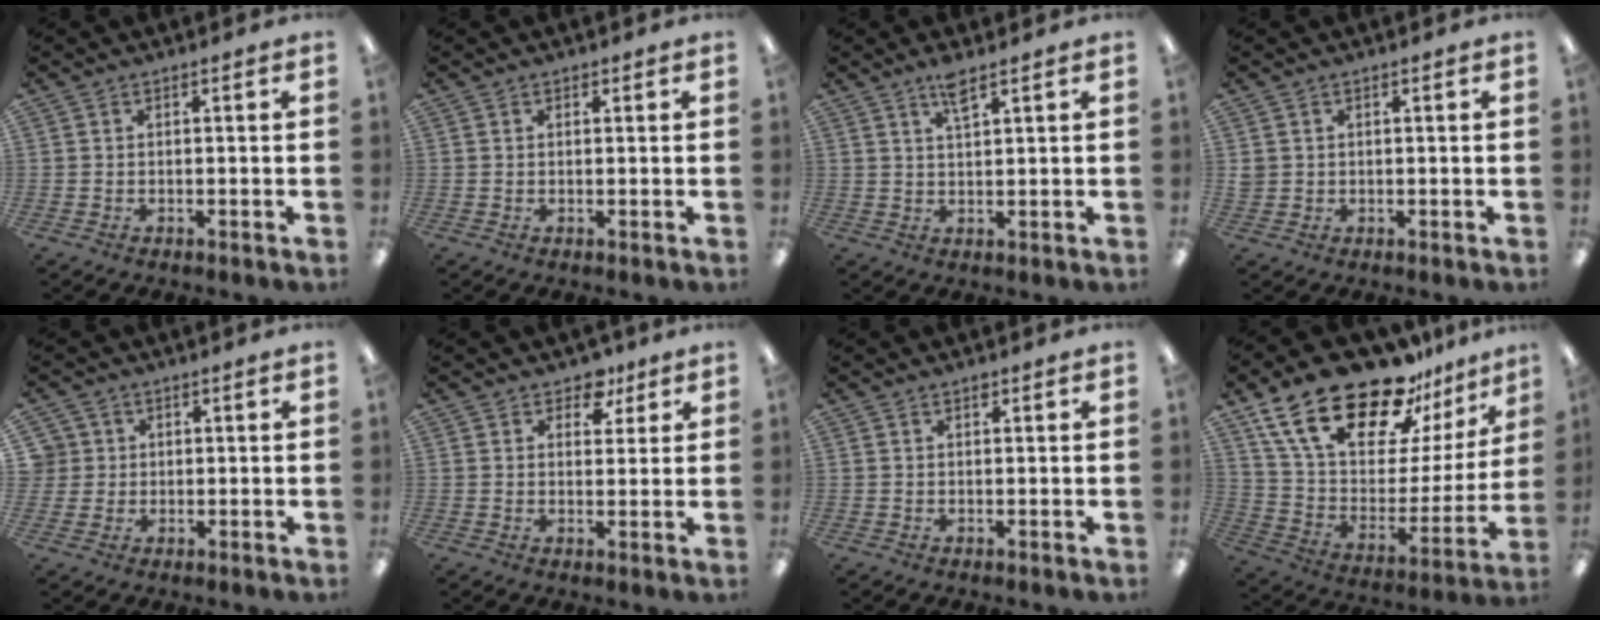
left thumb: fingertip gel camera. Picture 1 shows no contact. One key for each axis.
{"total": 0.8, "fx": 0.6, "fy": 0.5, "fz": 0.1, "tx": -0.002, "ty": 0.002, "tz": 0.010}
{"total": 3.9, "fx": 2.9, "fy": 0.7, "fz": 2.6, "tx": -0.051, "ty": -0.003, "tz": 0.049}
{"total": 1.7, "fx": 0.4, "fy": 1.6, "fz": 0.3, "tx": -0.007, "ty": 0.003, "tz": 0.006}
{"total": 4.2, "fx": 1.1, "fy": 4.1, "fz": 0.4, "tx": -0.013, "ty": 0.006, "tz": 0.019}
{"total": 6.0, "fx": 4.1, "fy": 3.8, "fz": 2.2, "tx": -0.016, "ty": -0.018, "tz": 0.069}
{"total": 0.9, "fx": 0.7, "fy": 0.5, "fz": 0.4, "tx": -0.009, "ty": 0.001, "tz": 0.013}
{"total": 26.6, "fx": 19.1, "fy": 11.4, "fz": 14.6, "tx": -0.255, "ty": -0.125, "tz": 0.341}